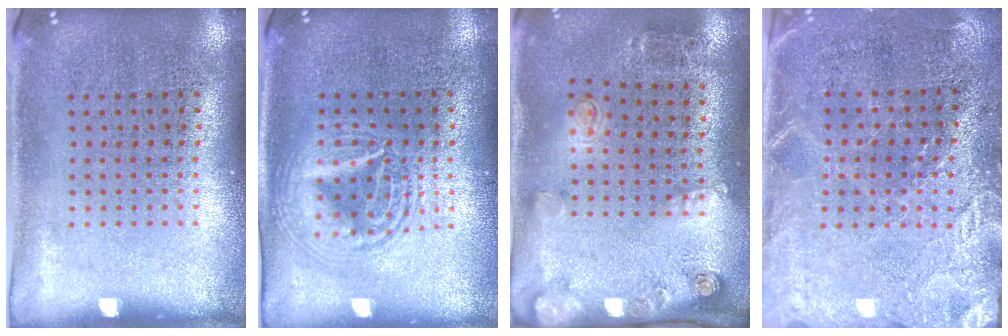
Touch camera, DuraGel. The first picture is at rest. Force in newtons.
{"total": 2.6, "press": 2.5, "slide": 0.3}
{"total": 2.1, "press": 1.3, "slide": 1.6}
{"total": 2.9, "press": 2.7, "slide": 1.0}